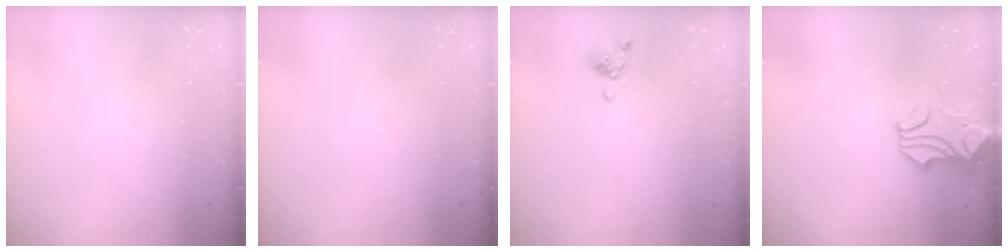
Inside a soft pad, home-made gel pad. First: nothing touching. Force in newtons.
{"total": 0.0}
{"total": 2.7, "press": 2.5, "slide": 0.8}
{"total": 1.4, "press": 0.7, "slide": 1.3}